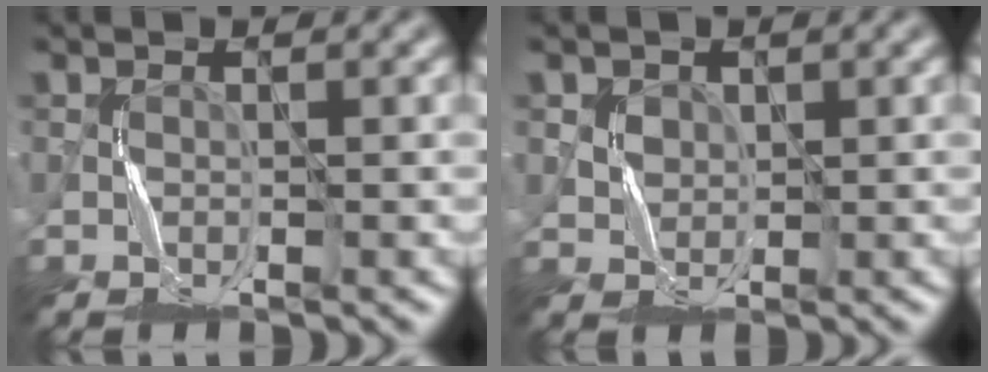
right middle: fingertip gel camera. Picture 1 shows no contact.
{"total": 2.4, "force": [1.4, 1.8, 0.4], "torque": [-0.024, 0.002, 0.034]}